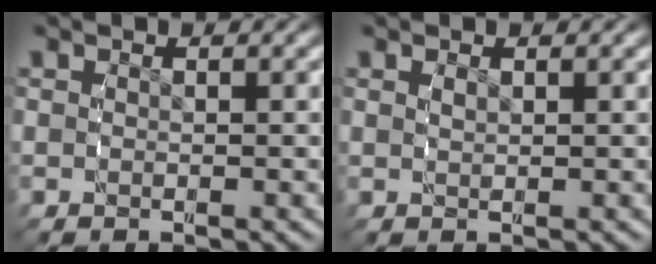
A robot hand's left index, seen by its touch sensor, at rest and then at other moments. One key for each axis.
{"total": 0.7, "fx": 0.4, "fy": -0.5, "fz": 0.3, "tx": -0.005, "ty": -0.006, "tz": 0.014}